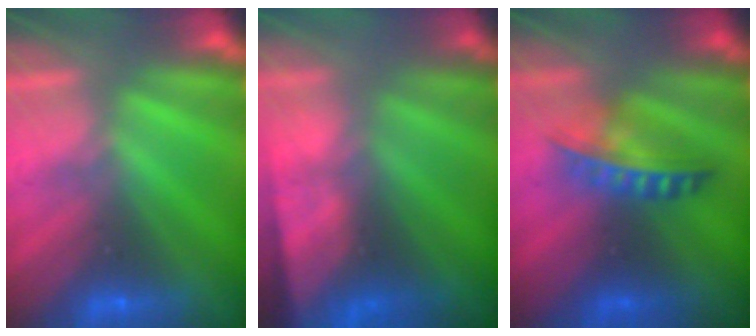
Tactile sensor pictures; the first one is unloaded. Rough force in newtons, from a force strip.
{"total": 8.4}
{"total": 5.9}